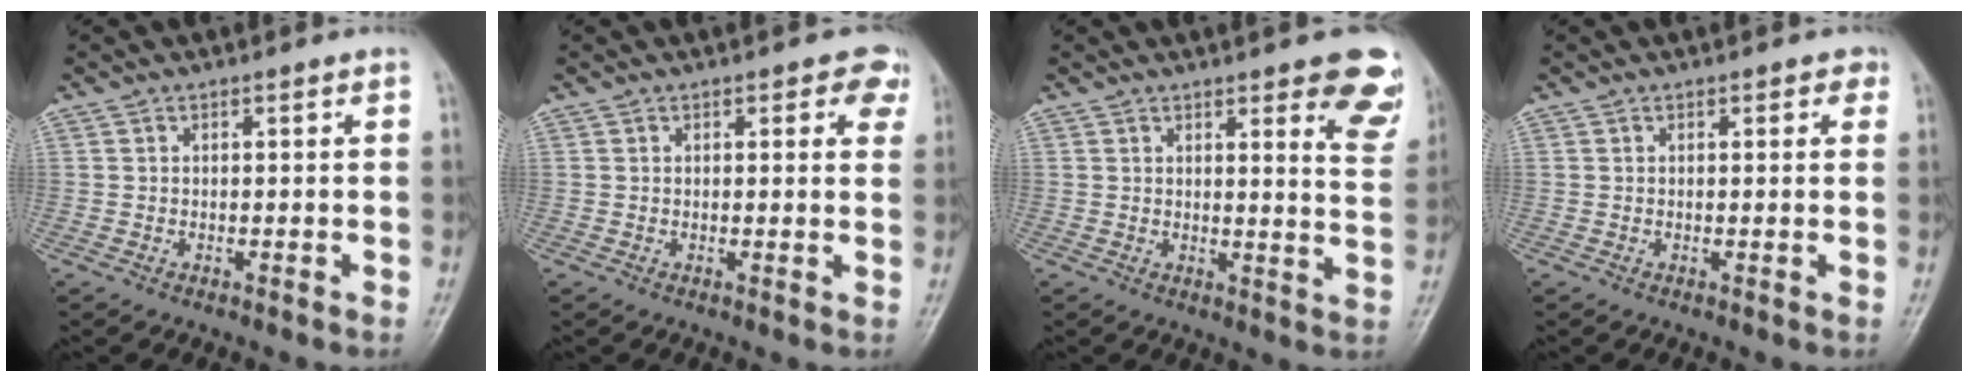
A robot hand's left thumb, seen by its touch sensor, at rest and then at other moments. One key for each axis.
{"total": 4.1, "fx": 2.1, "fy": 2.1, "fz": 2.8, "tx": -0.001, "ty": -0.005, "tz": 0.015}
{"total": 11.9, "fx": 7.1, "fy": 3.3, "fz": 9.0, "tx": -0.071, "ty": -0.037, "tz": 0.073}
{"total": 1.7, "fx": 0.9, "fy": 0.9, "fz": 1.2, "tx": -0.002, "ty": 0.000, "tz": 0.007}